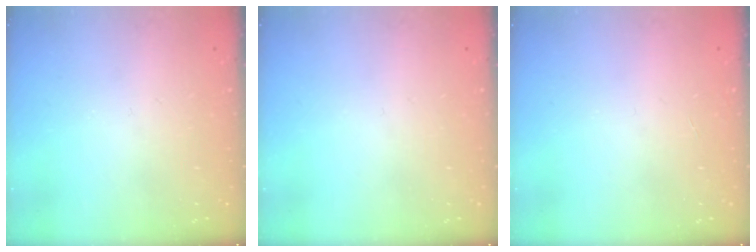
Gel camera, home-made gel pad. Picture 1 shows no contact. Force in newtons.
{"total": 0.0}
{"total": 0.0}